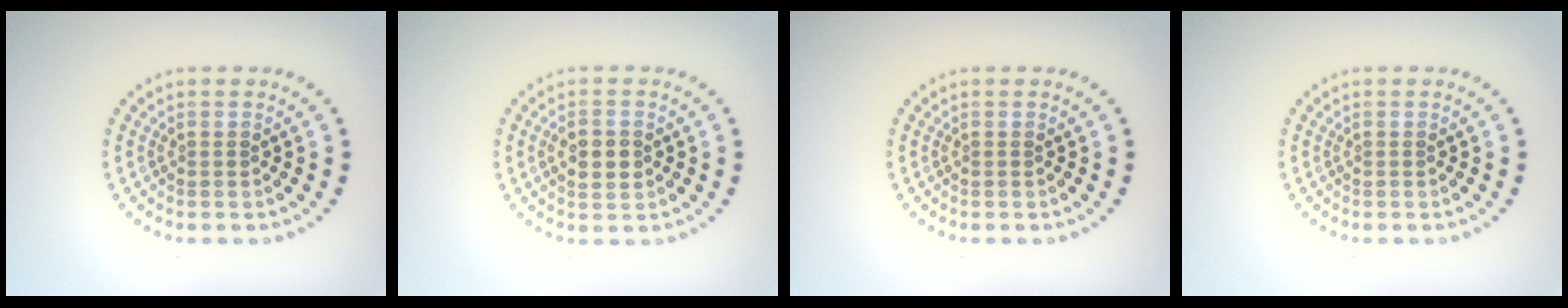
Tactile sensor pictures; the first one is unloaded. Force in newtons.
{"total": 2.6, "press": 2.6, "slide": 0.1}
{"total": 0.0}
{"total": 0.0}